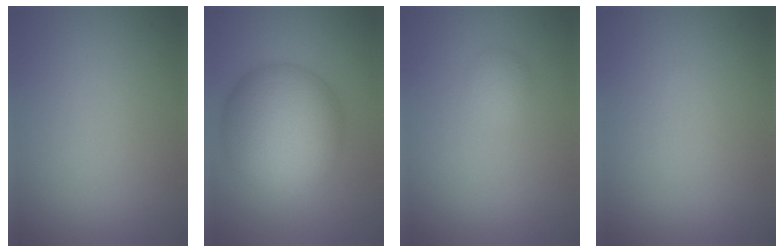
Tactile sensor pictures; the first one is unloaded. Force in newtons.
{"total": 10.8, "press": 10.8, "slide": 0.3}
{"total": 1.1, "press": 1.1, "slide": 0.0}
{"total": 0.0}